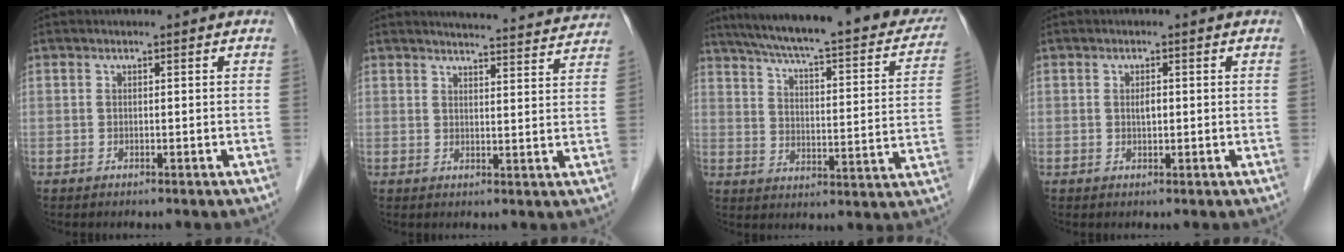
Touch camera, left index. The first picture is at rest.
{"total": 14.7, "force": [14.4, 1.2, 3.1], "torque": [-0.026, -0.023, 0.158]}
{"total": 28.2, "force": [23.5, 5.0, 14.8], "torque": [-0.229, -0.015, 0.298]}
{"total": 1.3, "force": [0.1, 0.5, 1.2], "torque": [-0.021, 0.001, 0.003]}